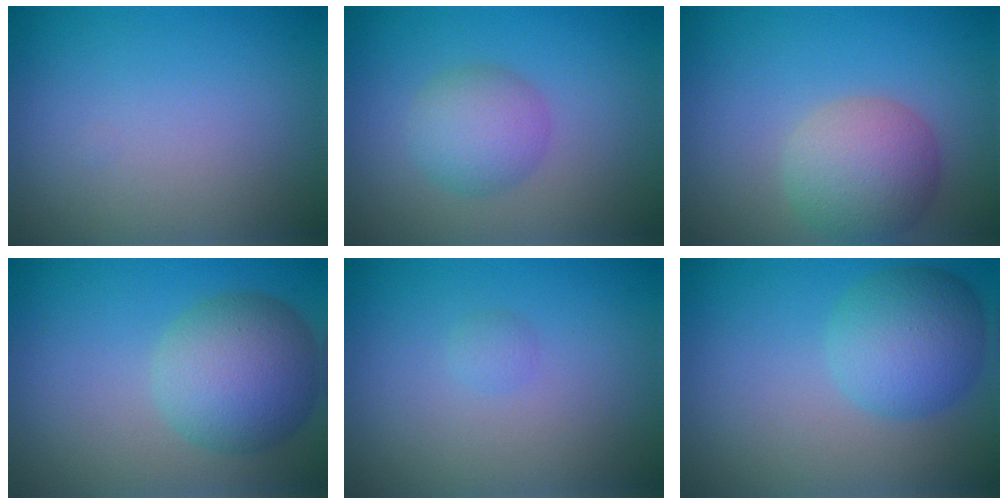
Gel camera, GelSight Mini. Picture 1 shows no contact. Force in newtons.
{"total": 3.4, "press": 3.4, "slide": 0.1}
{"total": 5.5, "press": 5.5, "slide": 0.3}
{"total": 7.6, "press": 7.6, "slide": 0.3}
{"total": 0.7, "press": 0.7, "slide": 0.1}
{"total": 5.9, "press": 5.9, "slide": 0.3}